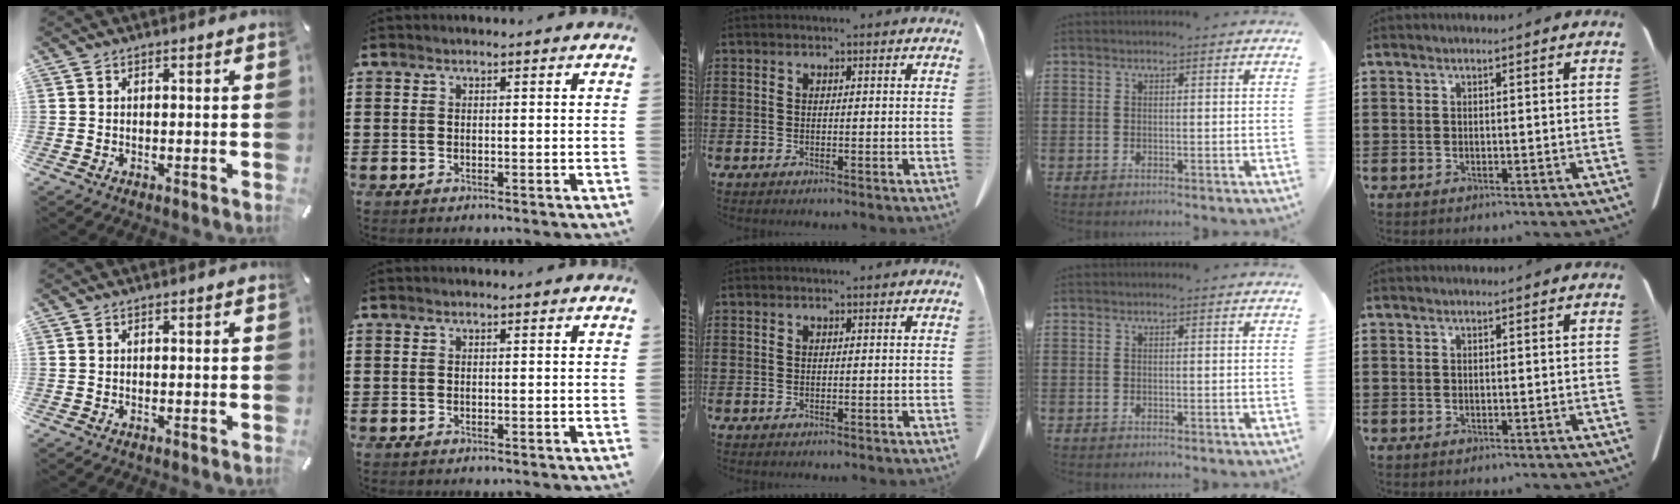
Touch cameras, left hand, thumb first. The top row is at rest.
{}